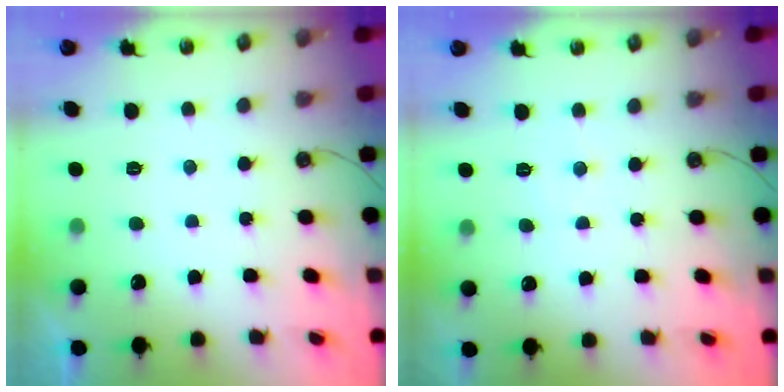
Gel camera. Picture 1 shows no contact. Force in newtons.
{"total": 3.8, "press": 3.8, "slide": 0.4}